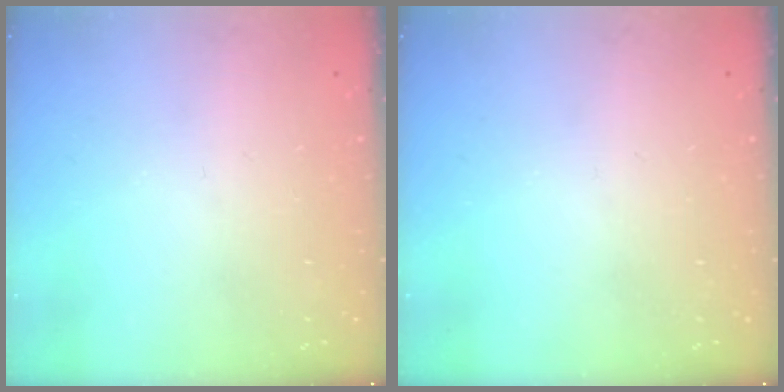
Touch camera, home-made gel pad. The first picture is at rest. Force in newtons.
{"total": 0.0}